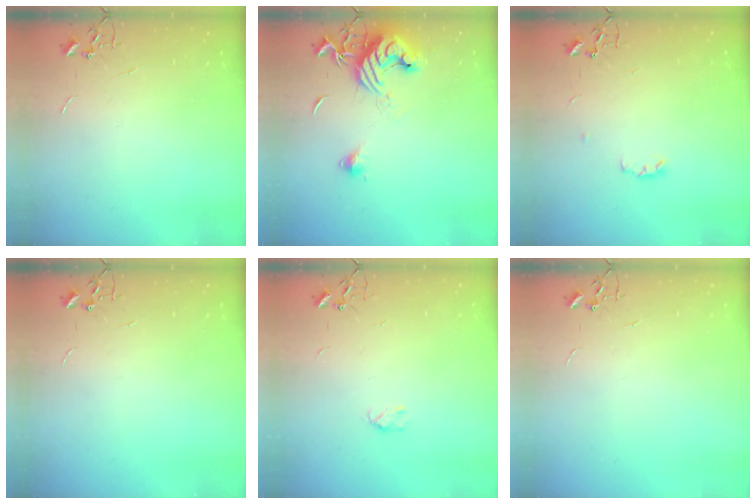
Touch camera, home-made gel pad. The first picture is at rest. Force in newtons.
{"total": 13.2, "press": 13.1, "slide": 1.7}
{"total": 3.8, "press": 3.8, "slide": 0.6}
{"total": 0.0}
{"total": 3.5, "press": 3.5, "slide": 0.5}
{"total": 0.0}